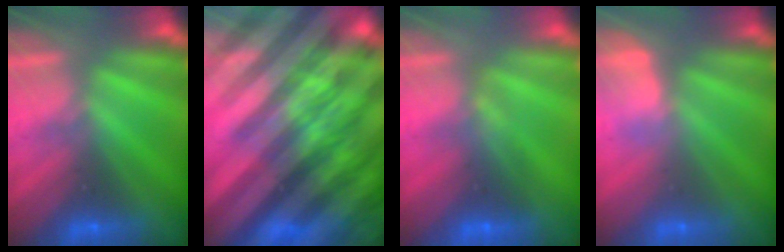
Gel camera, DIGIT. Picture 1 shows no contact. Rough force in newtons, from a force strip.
{"total": 8.5}
{"total": 1.6}
{"total": 2.8}